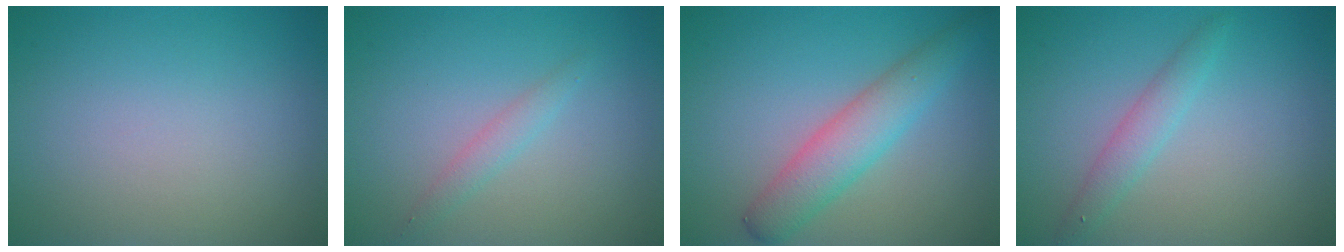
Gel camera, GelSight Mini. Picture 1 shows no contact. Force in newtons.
{"total": 1.4, "press": 1.4, "slide": 0.0}
{"total": 4.3, "press": 4.3, "slide": 0.2}
{"total": 1.9, "press": 1.9, "slide": 0.1}